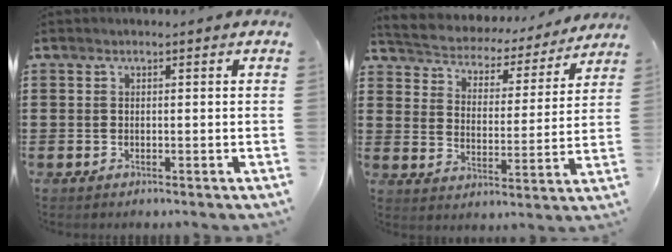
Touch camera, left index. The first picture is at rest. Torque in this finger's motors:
{"motor_torque": [0.32, -1.82, -0.35, 0.00]}